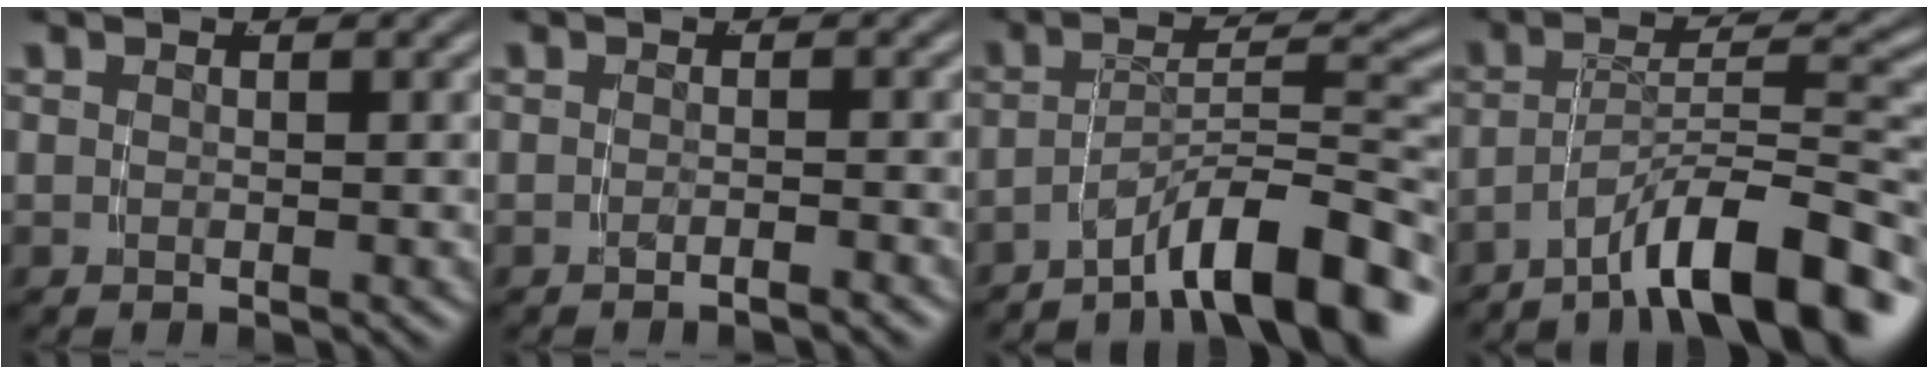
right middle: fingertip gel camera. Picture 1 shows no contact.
{"total": 1.3, "force": [-1.1, -0.5, 0.3], "torque": [-0.003, 0.004, -0.022]}
{"total": 8.7, "force": [-5.7, 2.3, 6.1], "torque": [-0.087, -0.005, -0.081]}
{"total": 8.7, "force": [-5.7, 2.1, 6.2], "torque": [-0.085, 0.000, -0.082]}